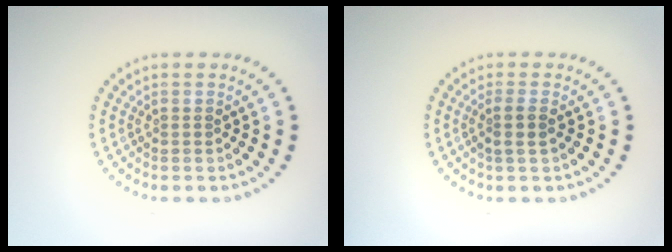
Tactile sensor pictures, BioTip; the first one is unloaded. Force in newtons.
{"total": 1.5, "press": 1.3, "slide": 0.8}